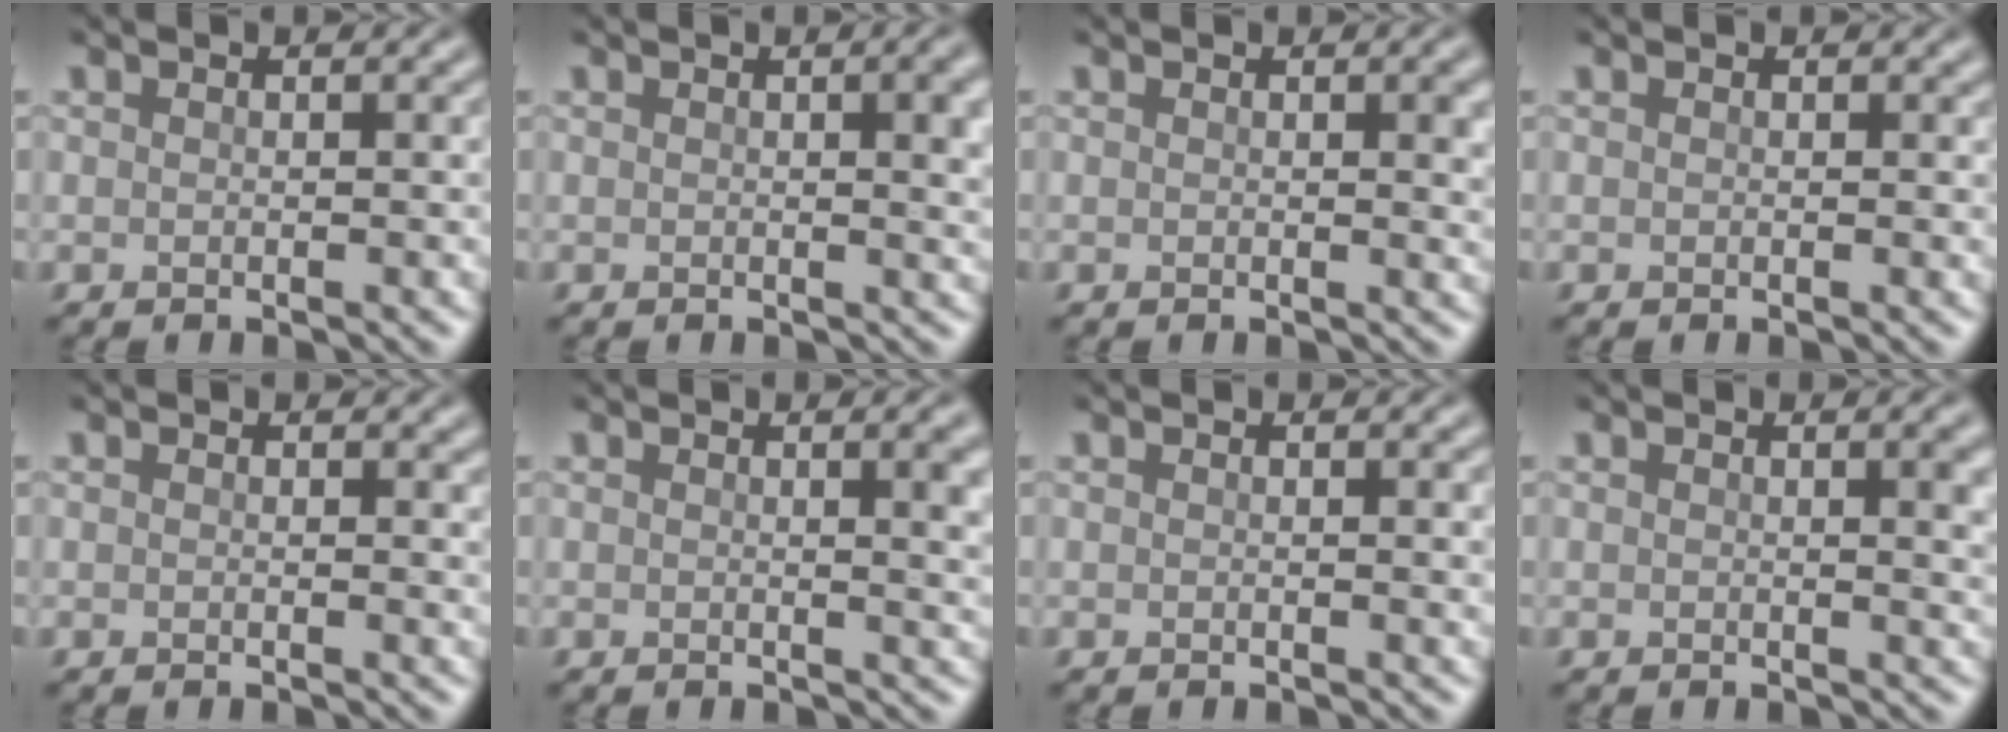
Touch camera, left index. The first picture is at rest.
{"total": 3.6, "force": [0.7, 1.1, 3.4], "torque": [-0.034, 0.007, 0.007]}
{"total": 1.9, "force": [0.5, 0.5, 1.8], "torque": [-0.014, 0.000, 0.006]}
{"total": 0.0}
{"total": 0.5, "force": [0.3, 0.3, 0.4], "torque": [-0.002, -0.004, 0.002]}
{"total": 3.3, "force": [0.8, 1.1, 3.0], "torque": [-0.022, 0.003, 0.008]}
{"total": 0.7, "force": [0.1, 0.2, 0.7], "torque": [-0.004, -0.001, -0.001]}
{"total": 2.7, "force": [0.6, 0.9, 2.5], "torque": [-0.019, 0.002, 0.006]}